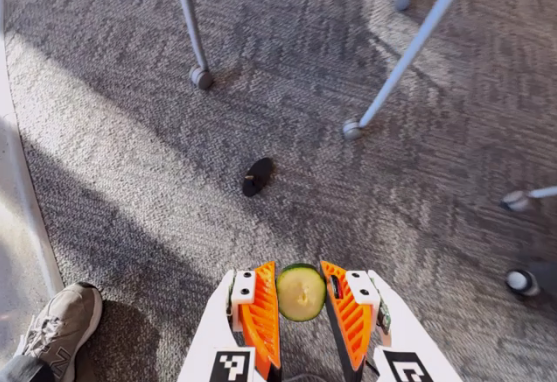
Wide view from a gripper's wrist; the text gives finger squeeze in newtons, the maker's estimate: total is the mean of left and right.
{"total": 8.5, "left": 8.6, "right": 8.3}